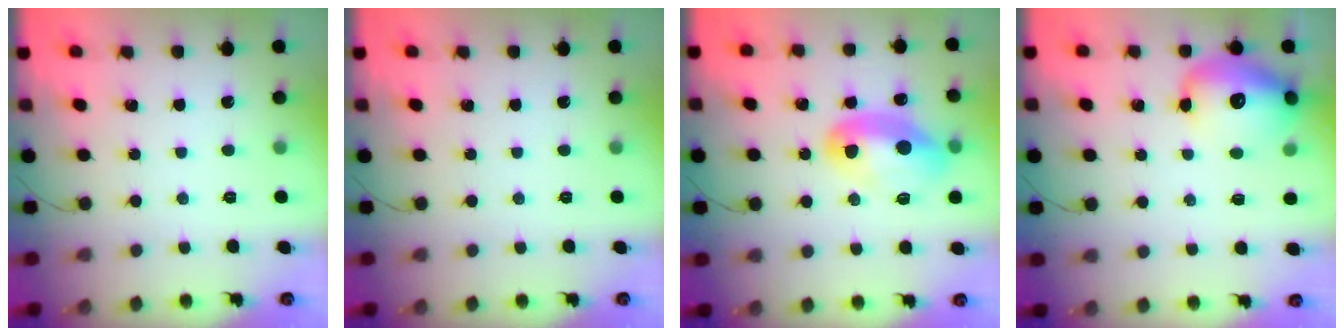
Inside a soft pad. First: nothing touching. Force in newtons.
{"total": 0.0}
{"total": 17.6, "press": 14.3, "slide": 10.2}
{"total": 14.3, "press": 13.9, "slide": 3.1}